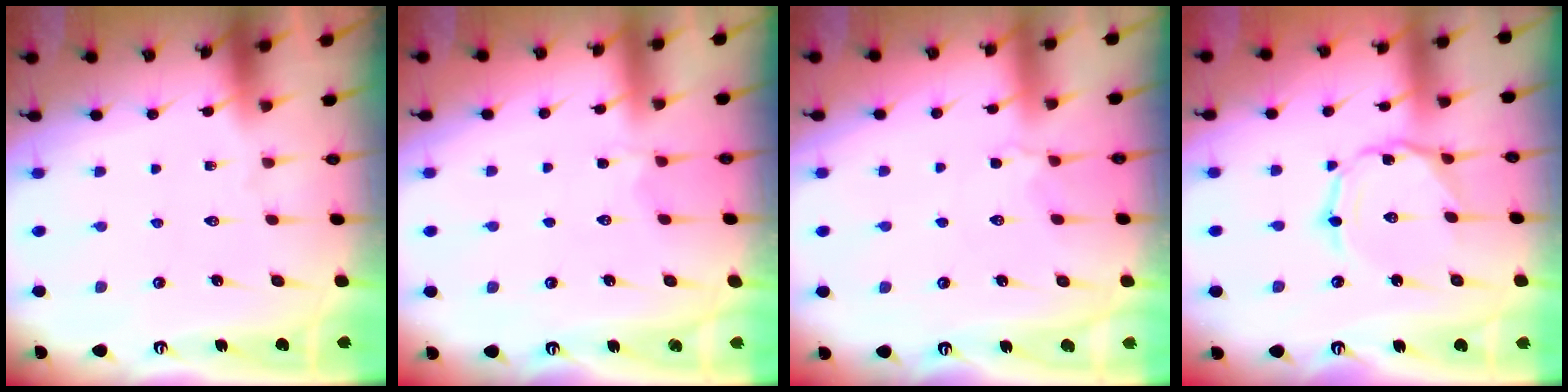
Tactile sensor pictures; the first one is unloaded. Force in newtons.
{"total": 2.0, "press": 1.7, "slide": 1.0}
{"total": 1.3, "press": 1.2, "slide": 0.5}
{"total": 3.2, "press": 3.2, "slide": 0.3}